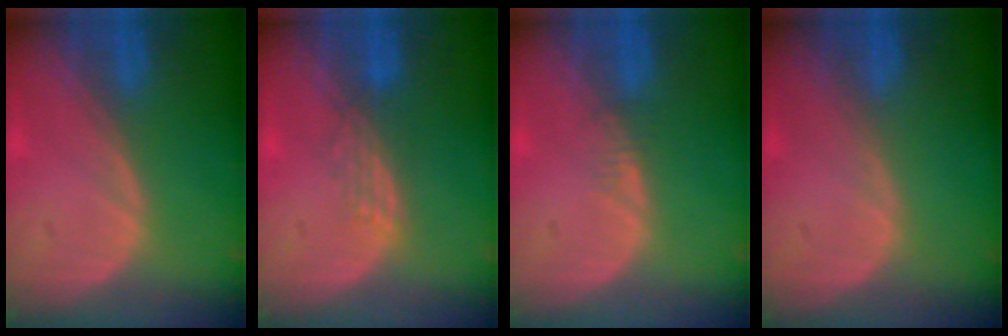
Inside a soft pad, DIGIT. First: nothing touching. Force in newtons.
{"total": 2.9, "press": 2.4, "slide": 1.6}
{"total": 1.3, "press": 1.2, "slide": 0.2}
{"total": 0.0}